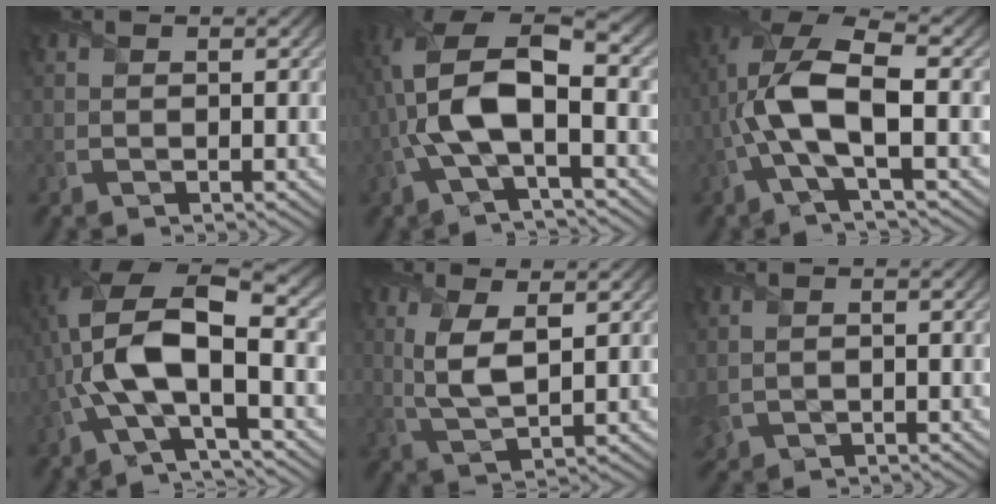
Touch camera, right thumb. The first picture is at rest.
{"total": 12.1, "force": [-1.2, 5.1, 10.9], "torque": [-0.249, 0.007, -0.027]}
{"total": 10.5, "force": [-1.0, 3.7, 9.8], "torque": [-0.217, 0.018, -0.027]}
{"total": 13.2, "force": [-1.7, 5.2, 12.1], "torque": [-0.272, 0.005, -0.039]}
{"total": 5.5, "force": [1.6, 2.0, 4.8], "torque": [-0.114, -0.004, 0.037]}
{"total": 1.9, "force": [-0.1, 1.4, 1.3], "torque": [-0.041, -0.005, 0.002]}